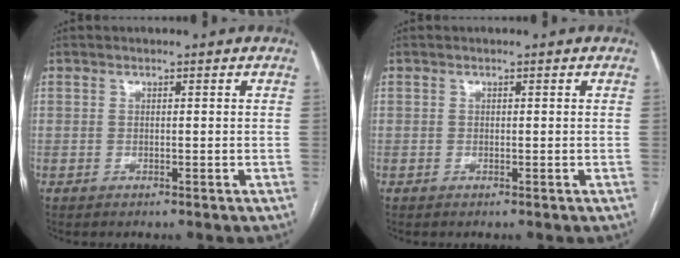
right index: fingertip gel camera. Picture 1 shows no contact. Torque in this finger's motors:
{"motor_torque": [0.24, 0.09, -0.01, 0.00]}